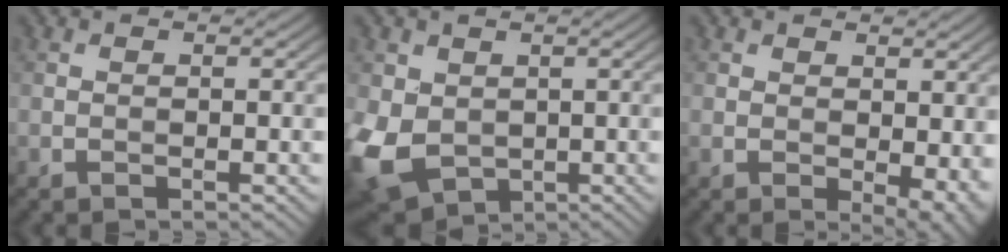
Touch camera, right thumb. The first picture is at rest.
{"total": 9.2, "force": [-0.7, 7.2, 5.7], "torque": [-0.174, -0.023, -0.015]}
{"total": 4.4, "force": [0.2, 2.3, 3.7], "torque": [-0.050, -0.009, 0.008]}